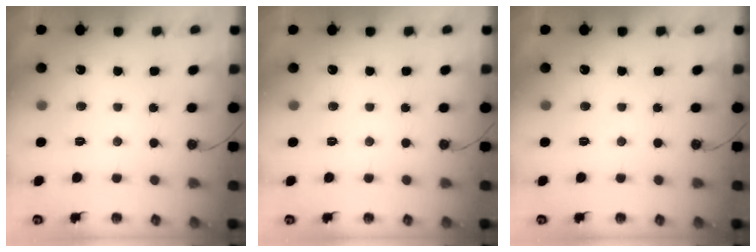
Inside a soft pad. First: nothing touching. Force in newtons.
{"total": 0.0}
{"total": 0.0}